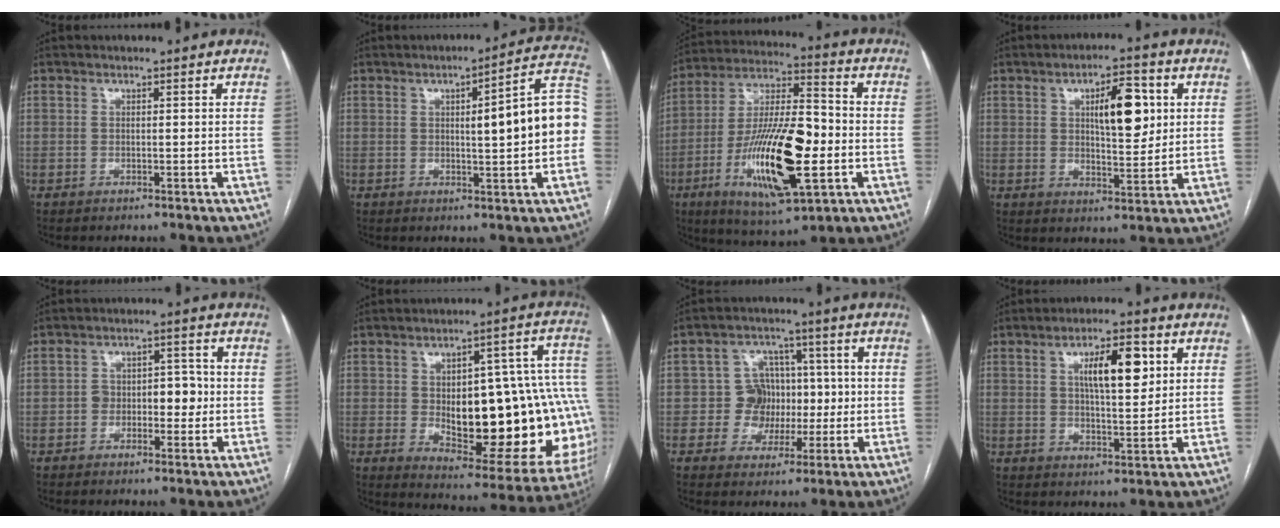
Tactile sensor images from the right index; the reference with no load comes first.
{"total": 12.5, "force": [0.3, 1.7, 12.4], "torque": [-0.150, 0.032, 0.001]}
{"total": 20.4, "force": [-5.2, 5.3, 19.0], "torque": [-0.369, -0.006, -0.084]}
{"total": 9.2, "force": [2.6, 3.0, 8.3], "torque": [-0.128, 0.009, 0.045]}
{"total": 5.6, "force": [-0.6, 3.4, 4.4], "torque": [-0.056, 0.024, -0.006]}
{"total": 28.8, "force": [-2.1, 10.1, 26.9], "torque": [-0.276, 0.035, 0.002]}
{"total": 7.9, "force": [-0.2, 7.6, 2.2], "torque": [-0.021, 0.040, 0.002]}
{"total": 8.9, "force": [2.9, 2.7, 8.0], "torque": [-0.131, 0.011, 0.051]}